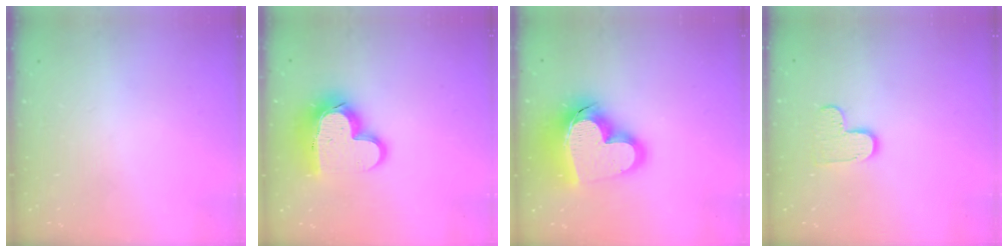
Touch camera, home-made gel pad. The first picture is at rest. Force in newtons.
{"total": 16.3, "press": 16.3, "slide": 1.1}
{"total": 23.0, "press": 22.9, "slide": 2.3}
{"total": 7.0, "press": 7.0, "slide": 0.3}